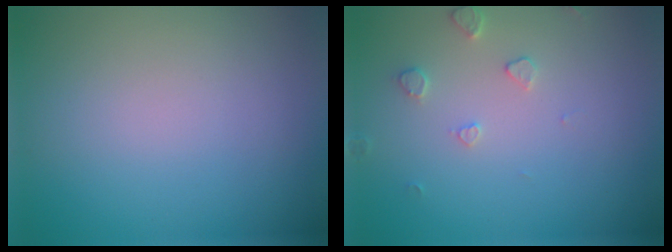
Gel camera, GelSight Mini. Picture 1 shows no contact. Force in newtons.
{"total": 1.5, "press": 1.5, "slide": 0.3}